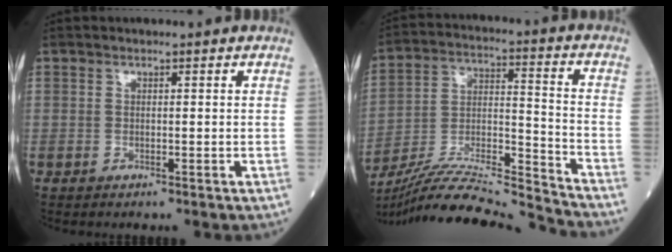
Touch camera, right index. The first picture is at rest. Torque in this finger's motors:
{"motor_torque": [-0.39, -0.55, 0.27, 0.10]}